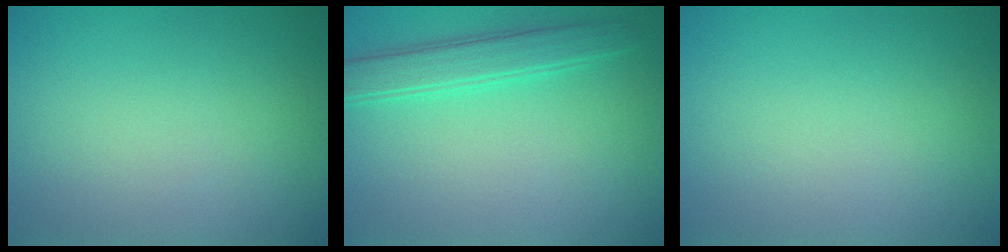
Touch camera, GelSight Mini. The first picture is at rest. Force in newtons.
{"total": 2.4, "press": 2.4, "slide": 0.2}
{"total": 0.0}